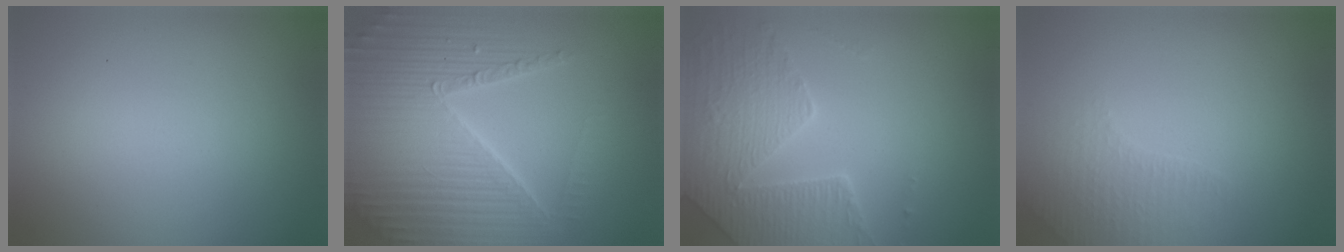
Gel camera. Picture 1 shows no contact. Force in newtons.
{"total": 7.0, "press": 6.8, "slide": 1.7}
{"total": 4.1, "press": 4.1, "slide": 0.5}
{"total": 2.3, "press": 2.2, "slide": 0.7}